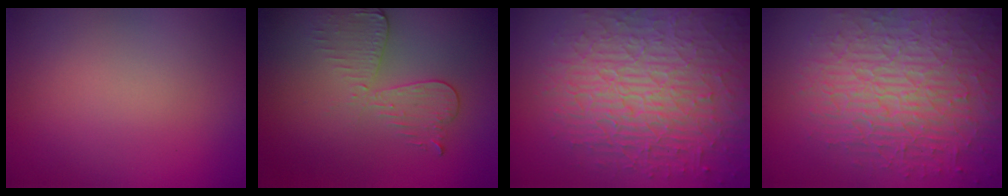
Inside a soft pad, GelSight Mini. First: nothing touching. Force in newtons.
{"total": 3.0, "press": 2.7, "slide": 1.2}
{"total": 10.4, "press": 6.7, "slide": 8.0}
{"total": 9.4, "press": 6.3, "slide": 7.0}